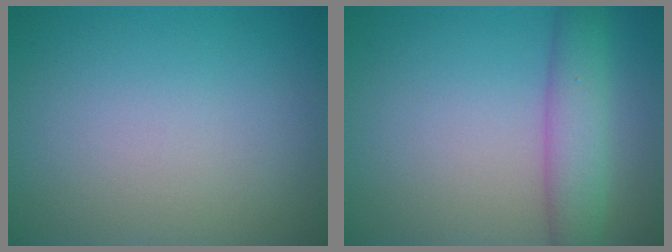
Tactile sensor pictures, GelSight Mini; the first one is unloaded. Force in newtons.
{"total": 4.5, "press": 4.5, "slide": 0.2}